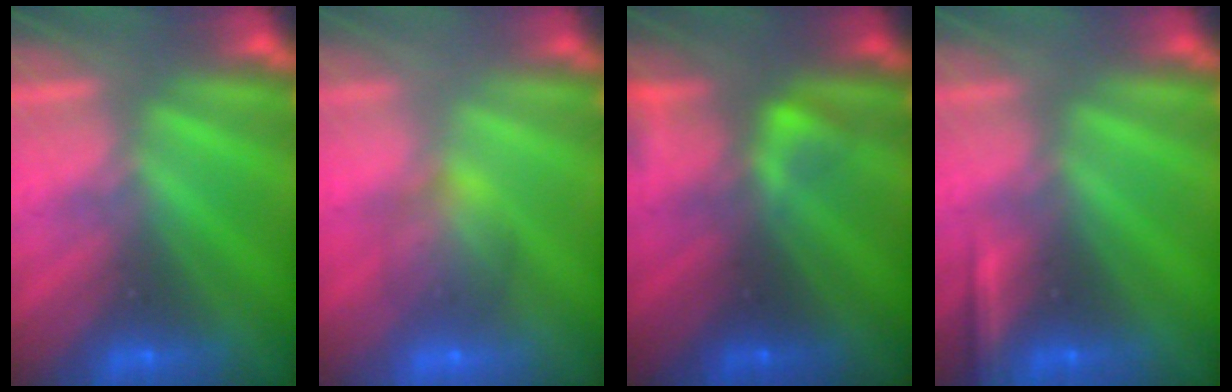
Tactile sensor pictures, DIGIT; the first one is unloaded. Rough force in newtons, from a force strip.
{"total": 6.1}
{"total": 2.4}
{"total": 2.3}